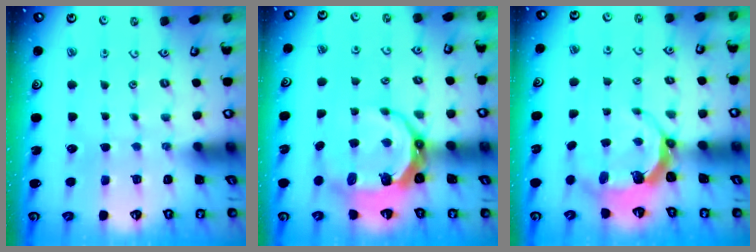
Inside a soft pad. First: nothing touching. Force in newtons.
{"total": 10.1, "press": 9.3, "slide": 4.0}
{"total": 6.9, "press": 5.2, "slide": 4.5}